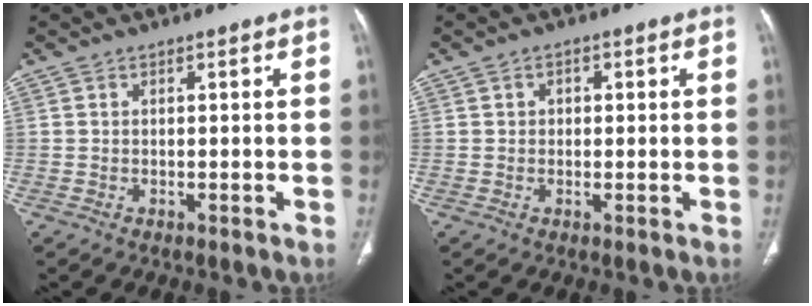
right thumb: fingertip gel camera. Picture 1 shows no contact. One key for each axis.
{"total": 1.6, "fx": 0.4, "fy": 1.4, "fz": 0.7, "tx": 0.000, "ty": 0.002, "tz": 0.002}